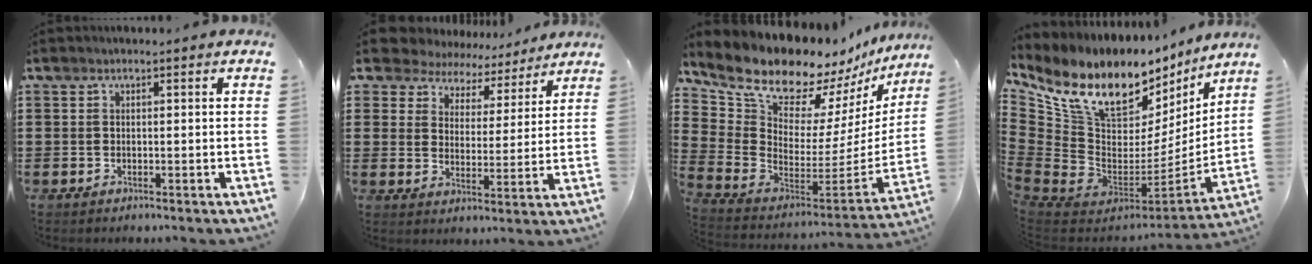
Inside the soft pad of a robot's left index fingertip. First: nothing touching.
{"total": 6.7, "force": [6.3, 2.0, 0.5], "torque": [-0.040, -0.040, 0.113]}
{"total": 12.4, "force": [11.1, 4.3, 3.4], "torque": [-0.115, -0.096, 0.195]}
{"total": 13.5, "force": [8.6, 7.3, 7.3], "torque": [-0.162, -0.068, 0.155]}